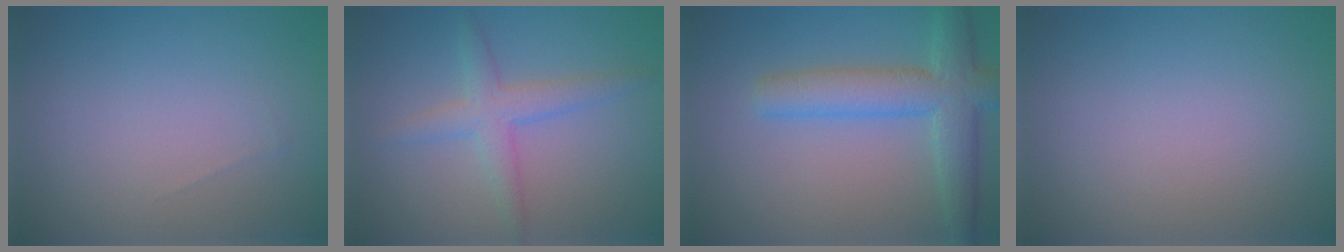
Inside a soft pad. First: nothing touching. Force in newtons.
{"total": 2.9, "press": 2.9, "slide": 0.0}
{"total": 5.6, "press": 5.6, "slide": 0.3}
{"total": 0.0}